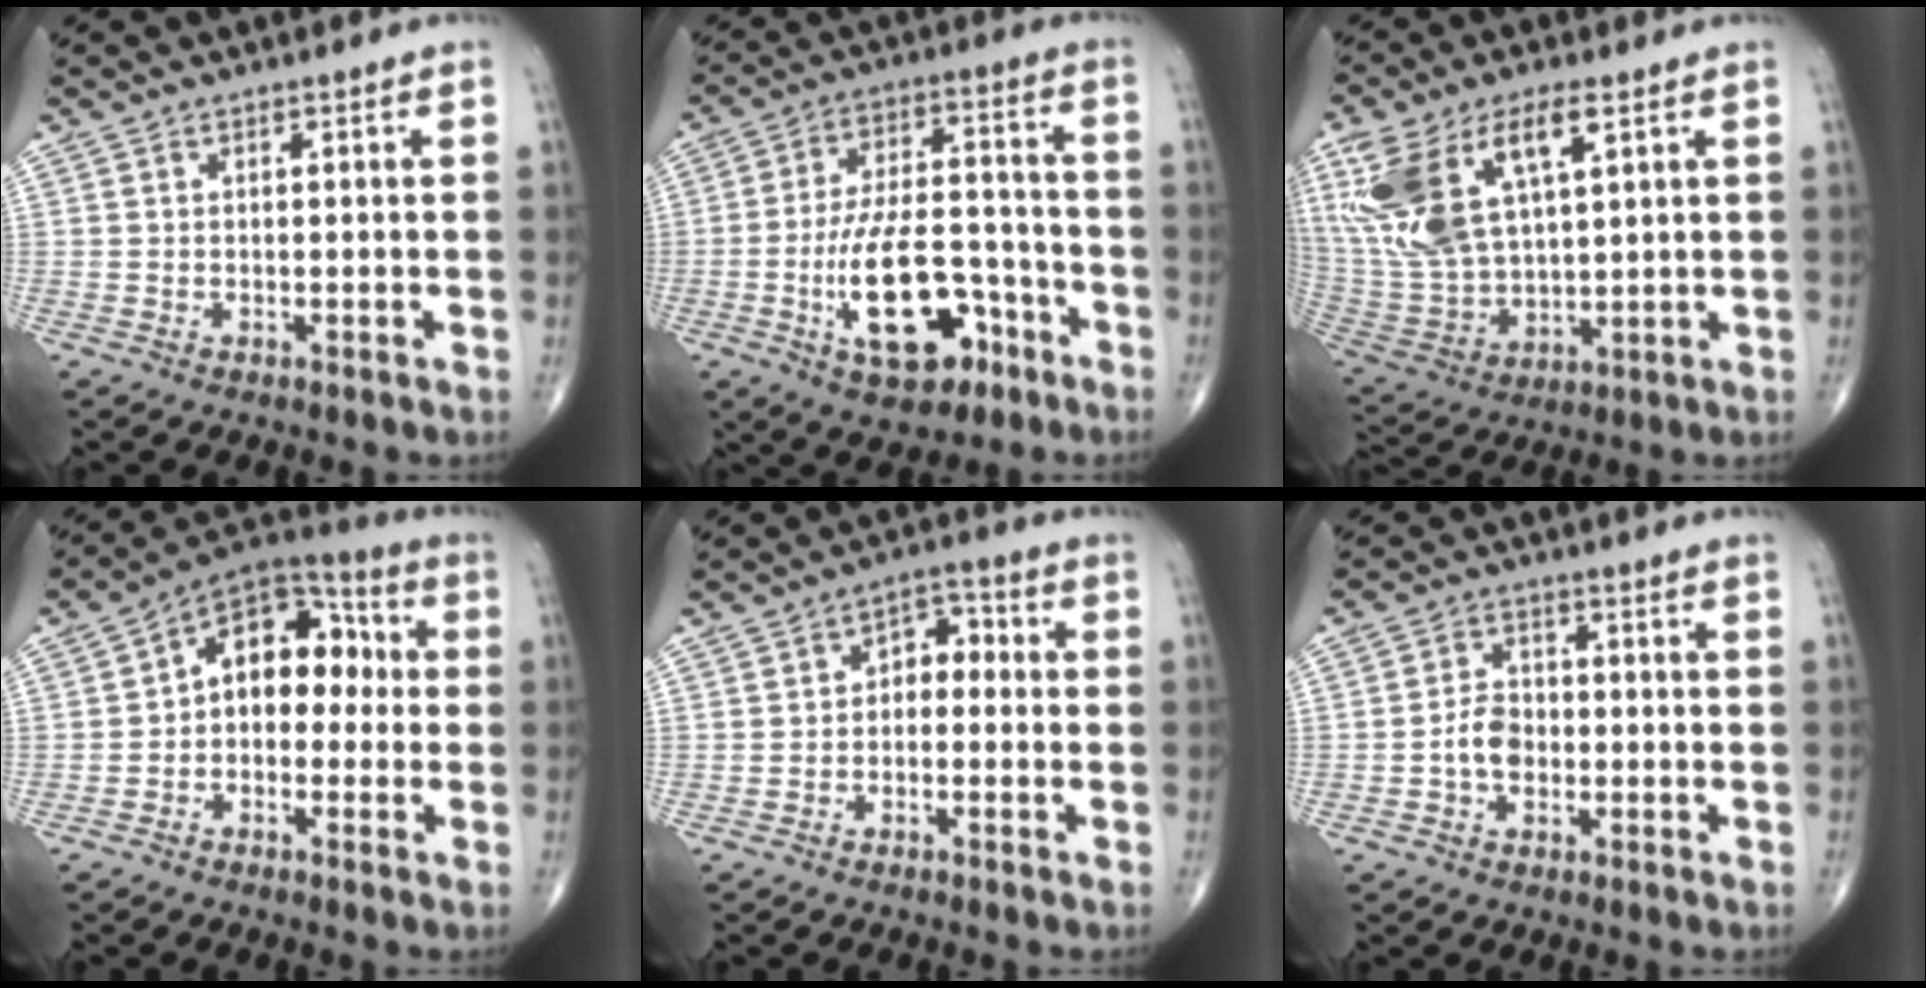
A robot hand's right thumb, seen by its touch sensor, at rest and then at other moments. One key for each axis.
{"total": 16.0, "fx": -6.7, "fy": 7.9, "fz": 12.2, "tx": -0.187, "ty": 0.040, "tz": -0.104}
{"total": 19.0, "fx": 7.4, "fy": 8.6, "fz": 15.3, "tx": -0.317, "ty": -0.011, "tz": 0.151}
{"total": 12.3, "fx": 0.2, "fy": 8.3, "fz": 9.1, "tx": -0.093, "ty": 0.046, "tz": -0.017}
{"total": 5.1, "fx": -0.5, "fy": 3.6, "fz": 3.6, "tx": -0.030, "ty": 0.029, "tz": -0.023}
{"total": 4.6, "fx": -1.3, "fy": 3.3, "fz": 3.0, "tx": -0.044, "ty": 0.018, "tz": -0.030}